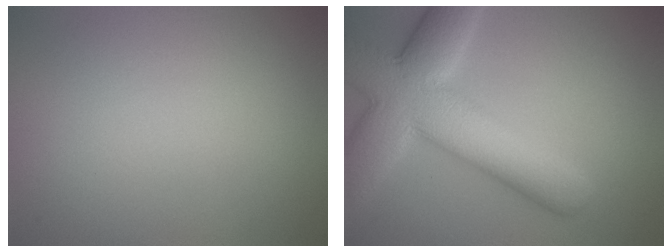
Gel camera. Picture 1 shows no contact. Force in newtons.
{"total": 10.7, "press": 10.7, "slide": 0.8}